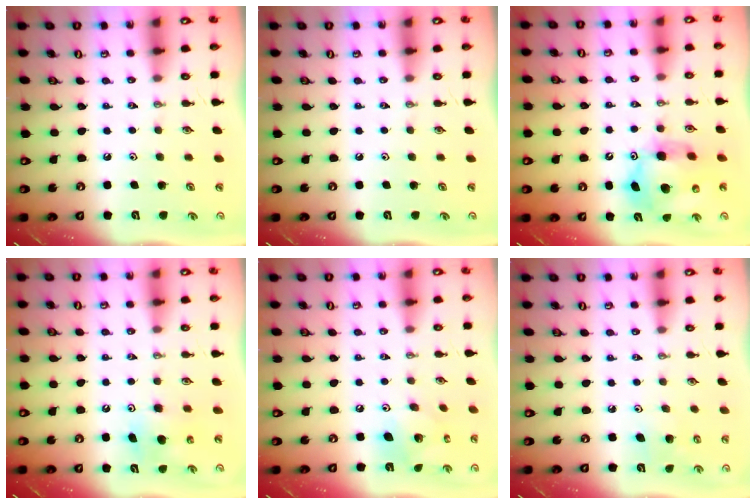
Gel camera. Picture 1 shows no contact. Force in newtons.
{"total": 0.0}
{"total": 12.0, "press": 11.9, "slide": 0.8}
{"total": 7.2, "press": 7.2, "slide": 0.7}
{"total": 10.6, "press": 10.5, "slide": 0.9}
{"total": 5.4, "press": 5.4, "slide": 0.4}